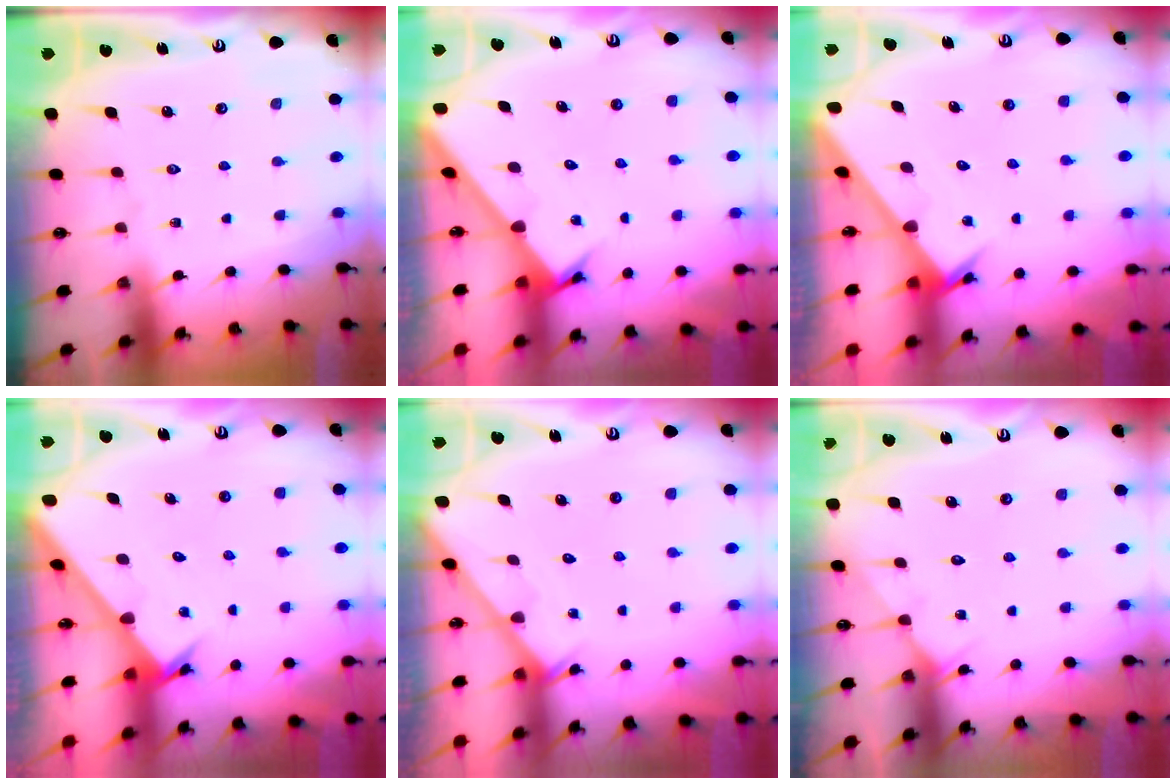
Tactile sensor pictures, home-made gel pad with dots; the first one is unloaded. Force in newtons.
{"total": 2.5, "press": 2.5, "slide": 0.2}
{"total": 2.9, "press": 2.9, "slide": 0.1}
{"total": 2.6, "press": 2.6, "slide": 0.2}
{"total": 2.0, "press": 2.0, "slide": 0.1}
{"total": 4.7, "press": 4.7, "slide": 0.4}